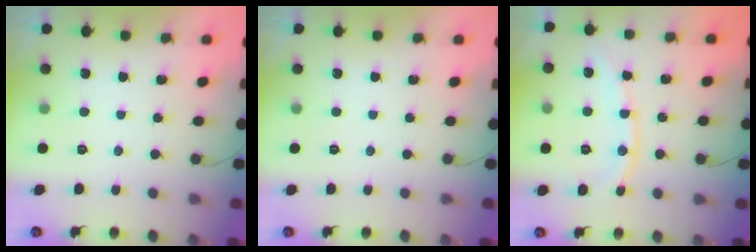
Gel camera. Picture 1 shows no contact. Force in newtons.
{"total": 0.0}
{"total": 10.8, "press": 10.7, "slide": 1.3}